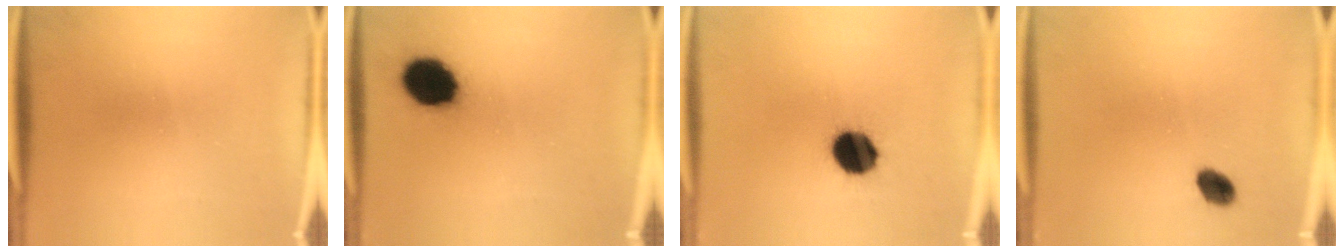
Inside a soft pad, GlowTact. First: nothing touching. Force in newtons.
{"total": 12.5}
{"total": 10.8}
{"total": 3.1}